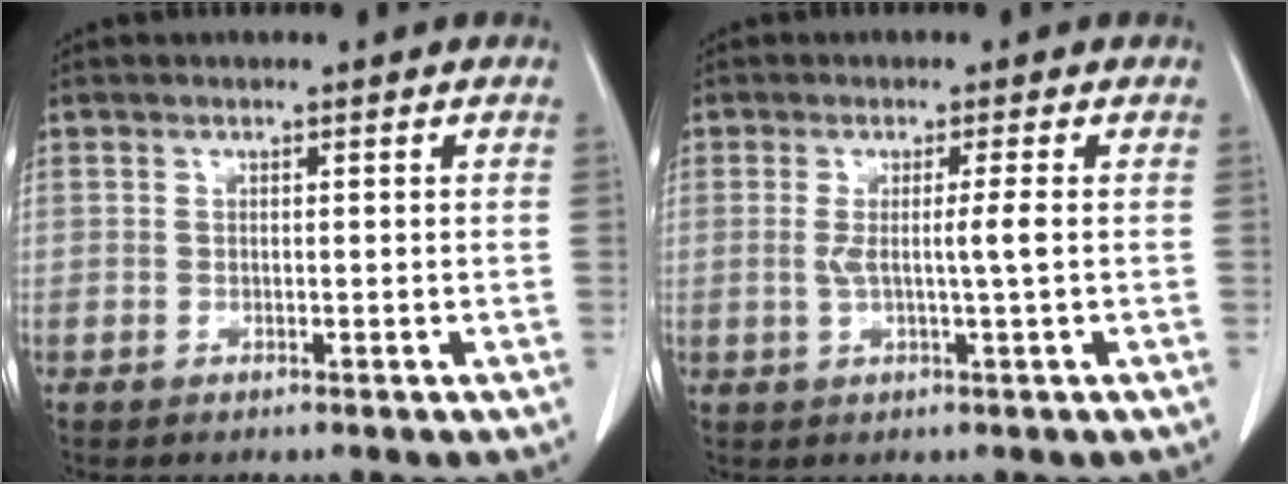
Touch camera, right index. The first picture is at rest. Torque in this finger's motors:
{"motor_torque": [0.48, 0.07, 0.05, 0.02]}